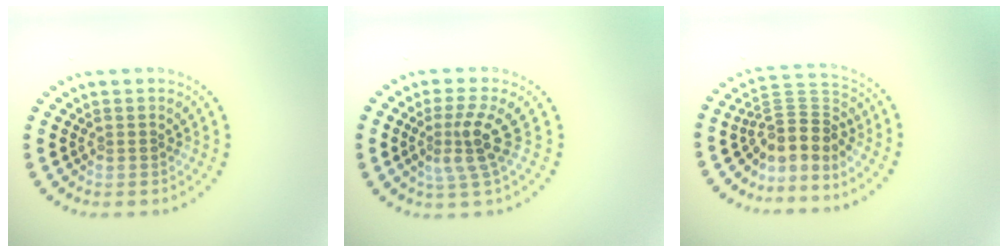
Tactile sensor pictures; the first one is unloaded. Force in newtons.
{"total": 3.2, "press": 2.2, "slide": 2.4}
{"total": 3.9, "press": 2.5, "slide": 2.9}